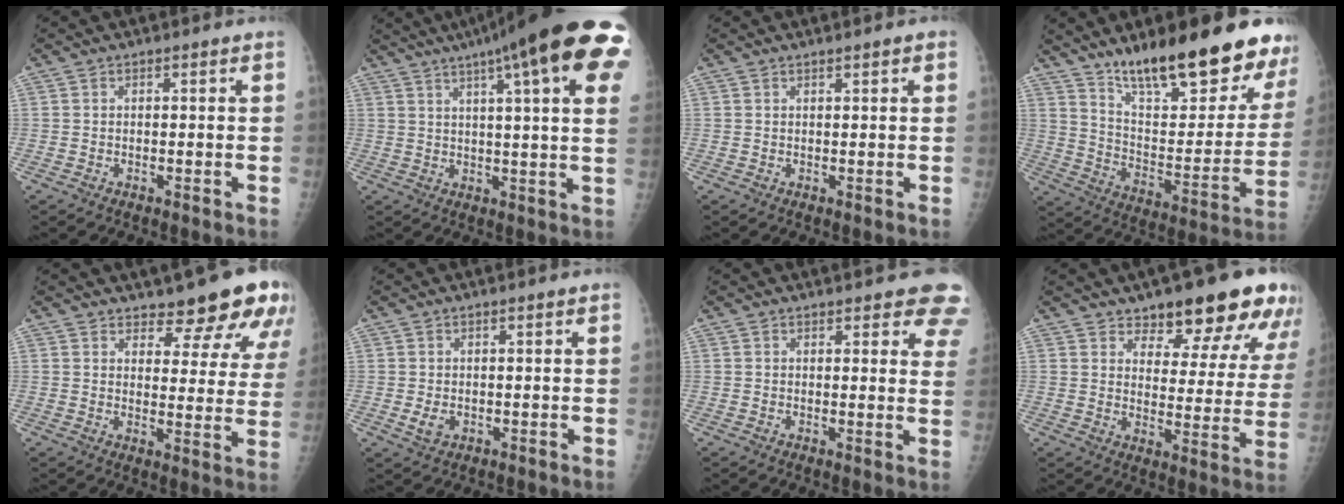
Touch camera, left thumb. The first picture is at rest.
{"total": 25.6, "force": [13.3, 4.1, 21.5], "torque": [-0.257, 0.010, 0.165]}
{"total": 1.3, "force": [0.9, 0.2, 1.0], "torque": [-0.014, -0.003, 0.012]}
{"total": 25.9, "force": [19.1, 7.0, 16.1], "torque": [-0.194, -0.100, 0.293]}
{"total": 12.5, "force": [9.8, 4.2, 6.4], "torque": [-0.038, -0.068, 0.115]}
{"total": 2.1, "force": [0.0, 1.3, 1.6], "torque": [-0.024, -0.005, 0.005]}
{"total": 9.3, "force": [7.4, 3.1, 4.7], "torque": [-0.013, -0.028, 0.067]}
{"total": 17.1, "force": [12.4, 6.6, 9.8], "torque": [-0.073, -0.073, 0.158]}